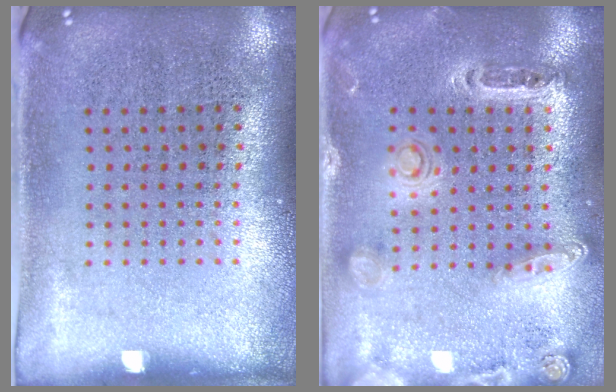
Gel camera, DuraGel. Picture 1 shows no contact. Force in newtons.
{"total": 1.4, "press": 1.4, "slide": 0.2}